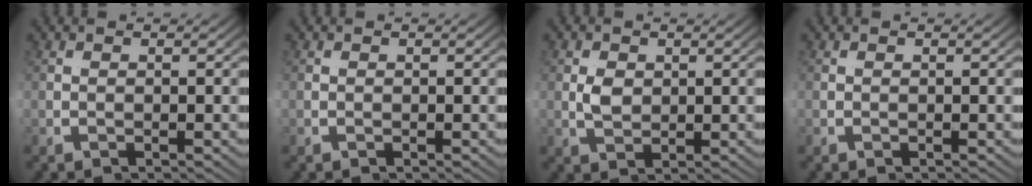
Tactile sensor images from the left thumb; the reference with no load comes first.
{"total": 0.0}
{"total": 1.9, "force": [0.7, 1.4, 1.1], "torque": [-0.032, -0.005, 0.013]}
{"total": 0.0}